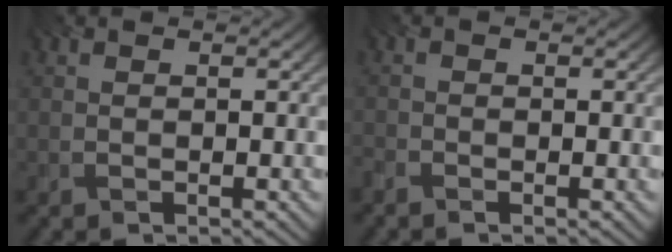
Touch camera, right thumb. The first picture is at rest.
{"total": 1.3, "force": [-1.2, 0.2, 0.3], "torque": [-0.013, -0.007, -0.031]}